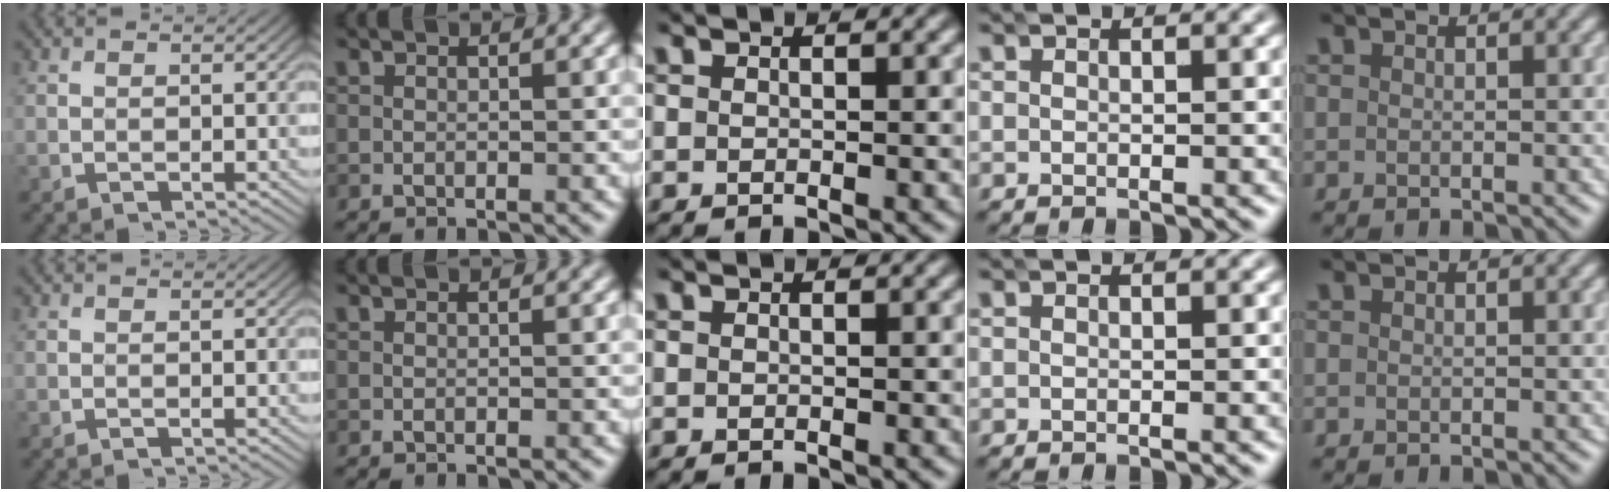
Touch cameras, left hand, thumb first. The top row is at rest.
{}